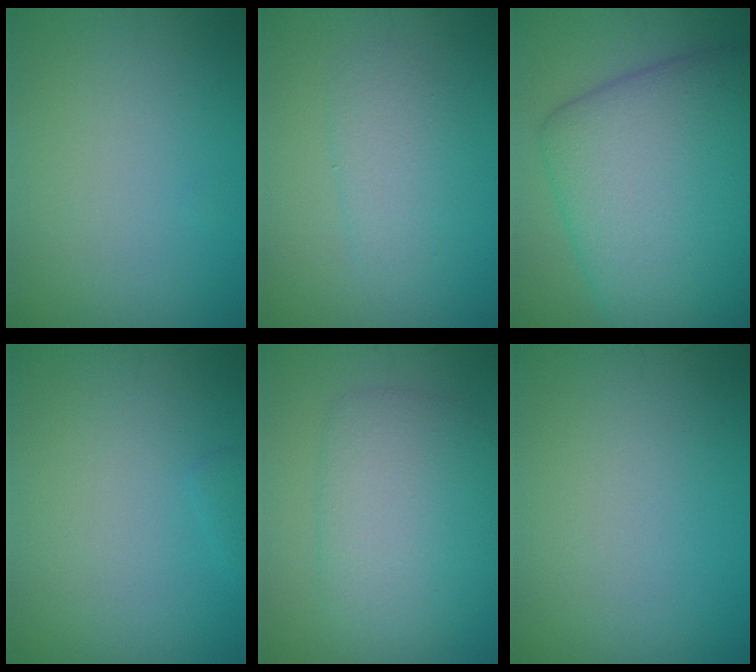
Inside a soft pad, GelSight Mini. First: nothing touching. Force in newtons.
{"total": 2.6, "press": 2.6, "slide": 0.2}
{"total": 13.6, "press": 13.6, "slide": 0.3}
{"total": 0.7, "press": 0.7, "slide": 0.1}
{"total": 5.8, "press": 5.8, "slide": 0.1}
{"total": 0.0}